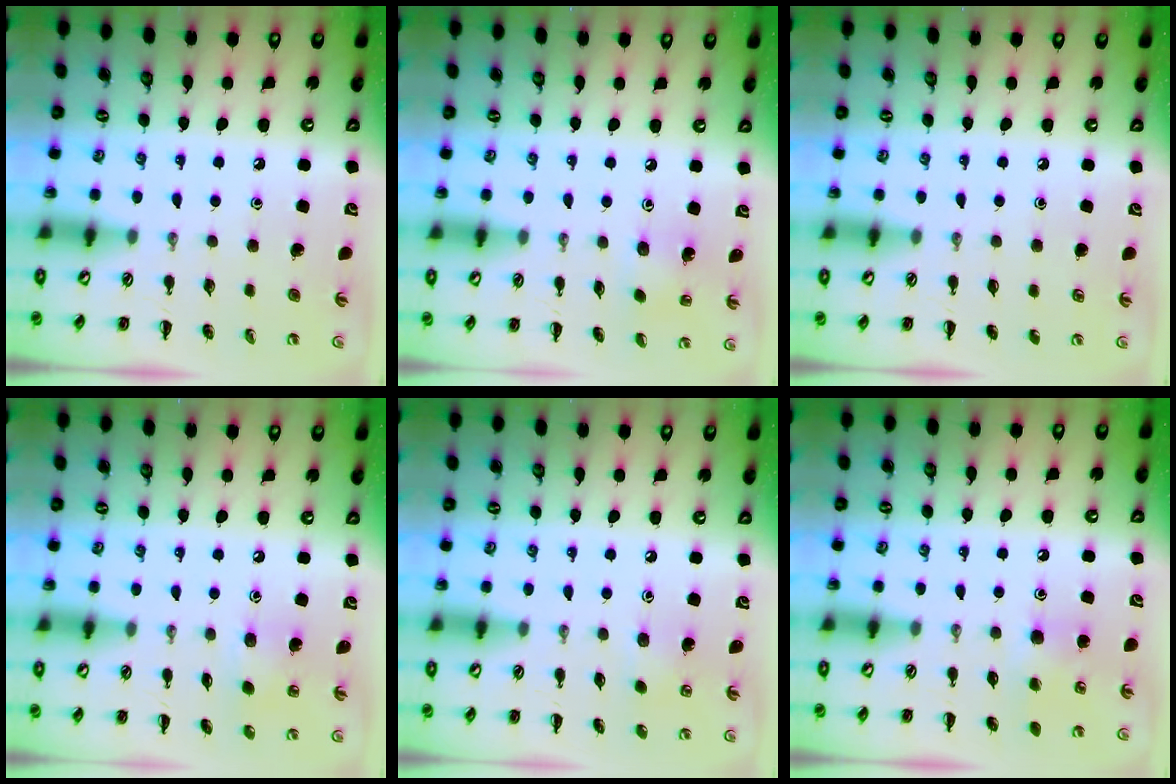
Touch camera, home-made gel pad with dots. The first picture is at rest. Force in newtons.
{"total": 3.0, "press": 2.8, "slide": 1.0}
{"total": 0.0}
{"total": 5.2, "press": 5.1, "slide": 0.9}
{"total": 5.0, "press": 4.8, "slide": 1.5}
{"total": 6.0, "press": 5.7, "slide": 1.7}